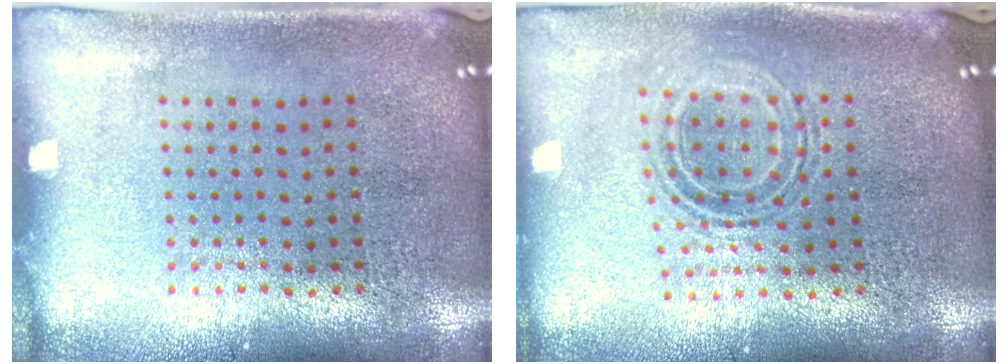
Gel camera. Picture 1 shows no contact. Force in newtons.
{"total": 0.9, "press": 0.8, "slide": 0.3}